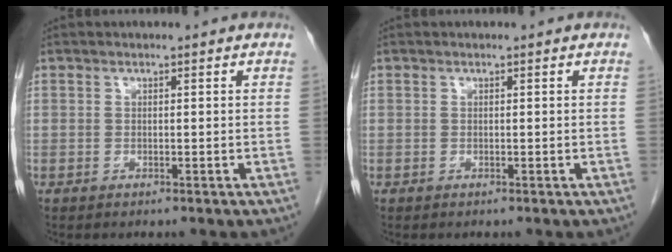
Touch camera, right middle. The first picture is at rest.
{"total": 0.0}